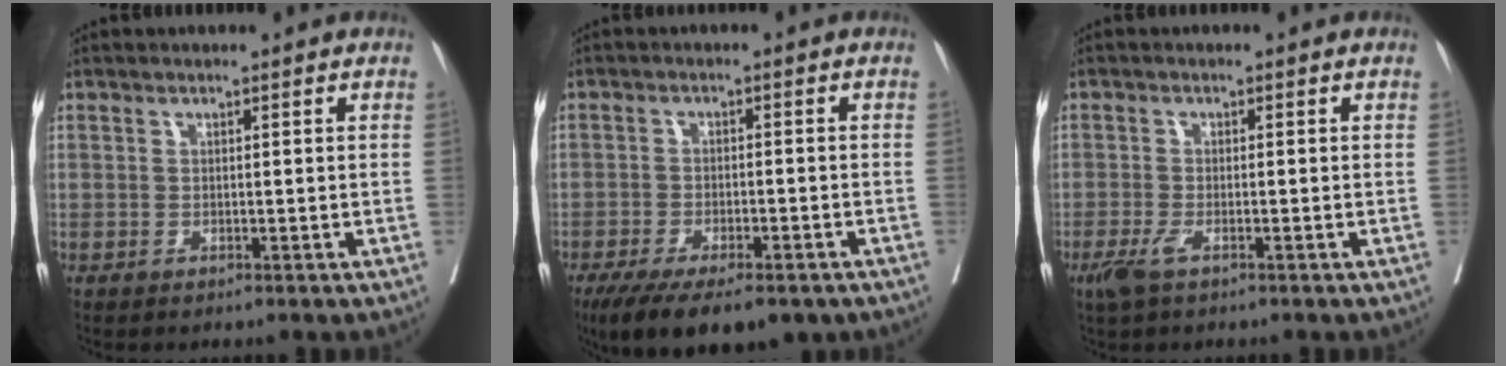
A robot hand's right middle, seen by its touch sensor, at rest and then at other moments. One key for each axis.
{"total": 14.2, "fx": -9.9, "fy": 5.2, "fz": 8.8, "tx": -0.144, "ty": -0.021, "tz": -0.145}
{"total": 2.6, "fx": -1.5, "fy": 0.6, "fz": 2.0, "tx": -0.046, "ty": -0.005, "tz": -0.032}